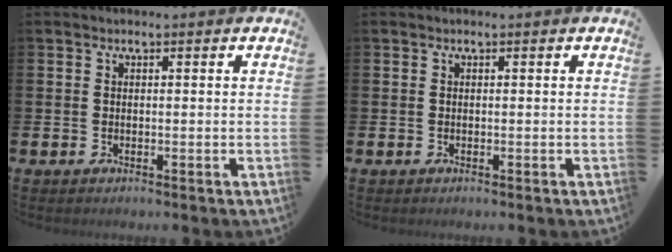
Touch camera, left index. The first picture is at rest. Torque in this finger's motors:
{"motor_torque": [0.00, 0.00, 0.00, 0.00]}